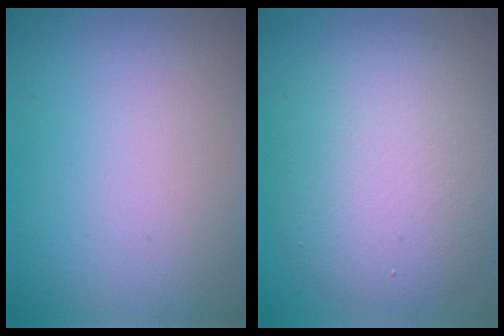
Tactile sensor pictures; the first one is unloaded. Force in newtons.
{"total": 7.7, "press": 7.7, "slide": 0.8}